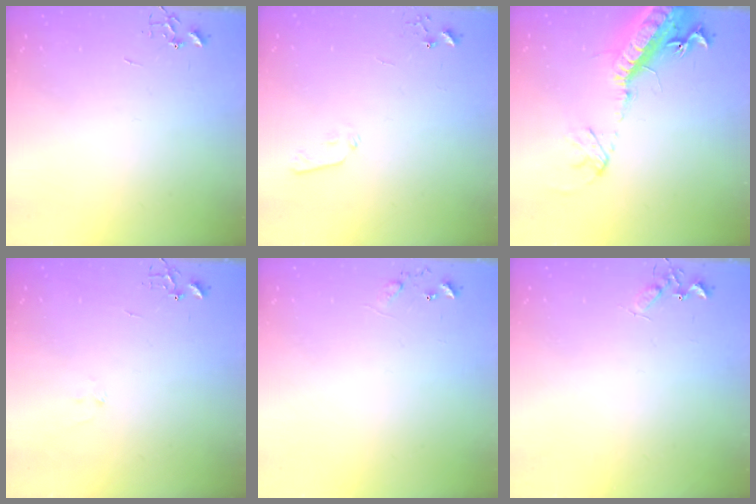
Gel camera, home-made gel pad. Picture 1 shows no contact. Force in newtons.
{"total": 4.8, "press": 4.7, "slide": 1.0}
{"total": 20.9, "press": 20.3, "slide": 4.9}
{"total": 7.0, "press": 7.0, "slide": 0.7}
{"total": 8.0, "press": 8.0, "slide": 0.4}
{"total": 4.6, "press": 4.6, "slide": 0.6}